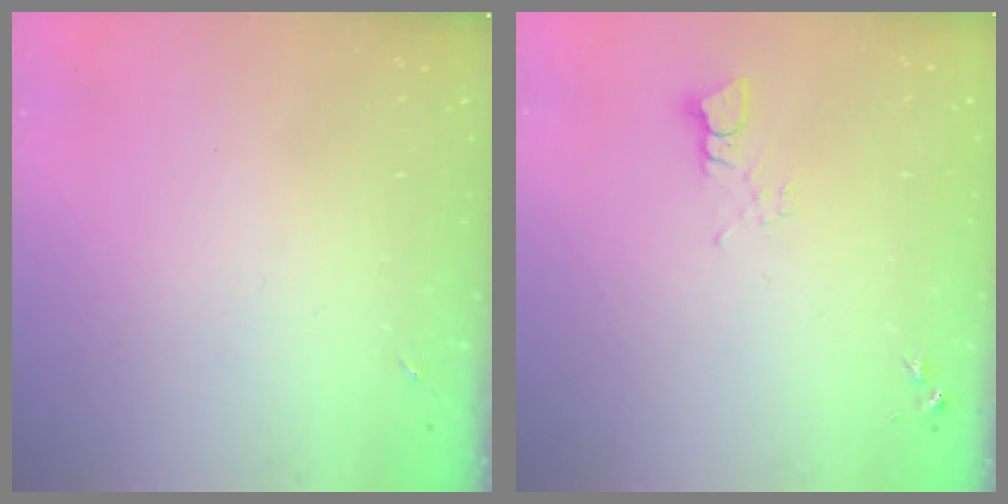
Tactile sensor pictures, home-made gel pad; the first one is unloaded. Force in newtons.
{"total": 3.3, "press": 3.3, "slide": 0.0}